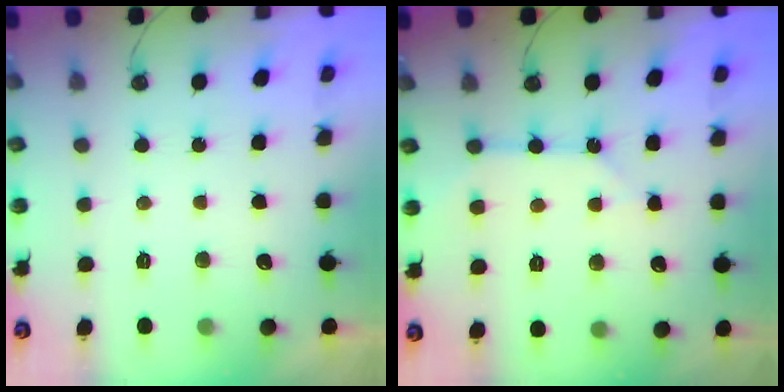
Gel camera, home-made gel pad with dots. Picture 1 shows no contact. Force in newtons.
{"total": 6.7, "press": 6.6, "slide": 0.8}